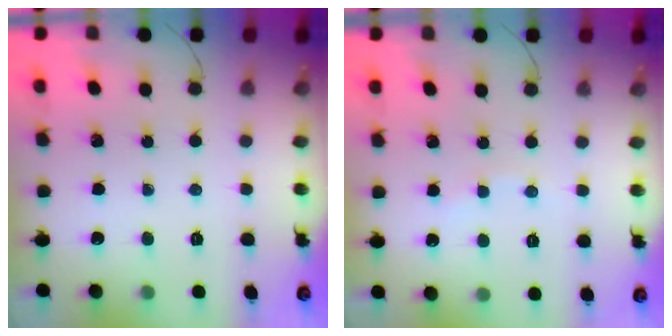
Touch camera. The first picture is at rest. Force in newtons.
{"total": 2.2, "press": 2.1, "slide": 0.7}